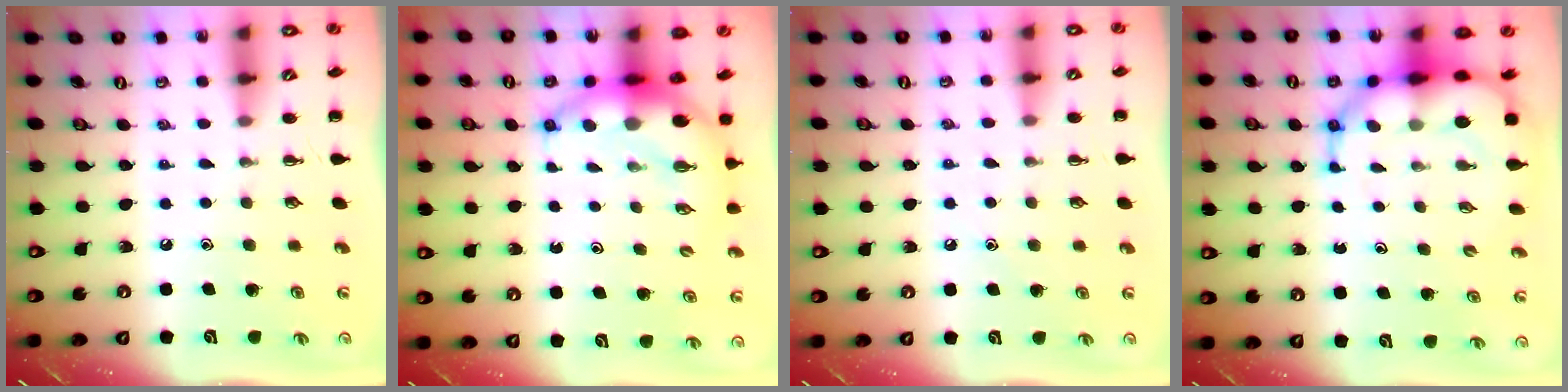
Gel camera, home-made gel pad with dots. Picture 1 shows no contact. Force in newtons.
{"total": 9.0, "press": 8.6, "slide": 2.3}
{"total": 6.1, "press": 5.8, "slide": 2.0}
{"total": 10.9, "press": 10.5, "slide": 2.9}